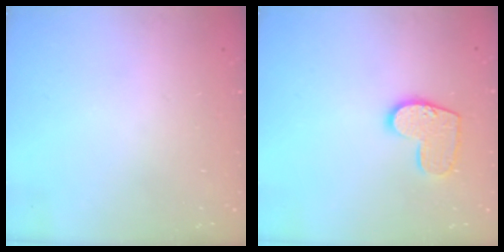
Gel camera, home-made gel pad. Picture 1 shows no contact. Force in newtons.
{"total": 10.2, "press": 10.2, "slide": 0.2}